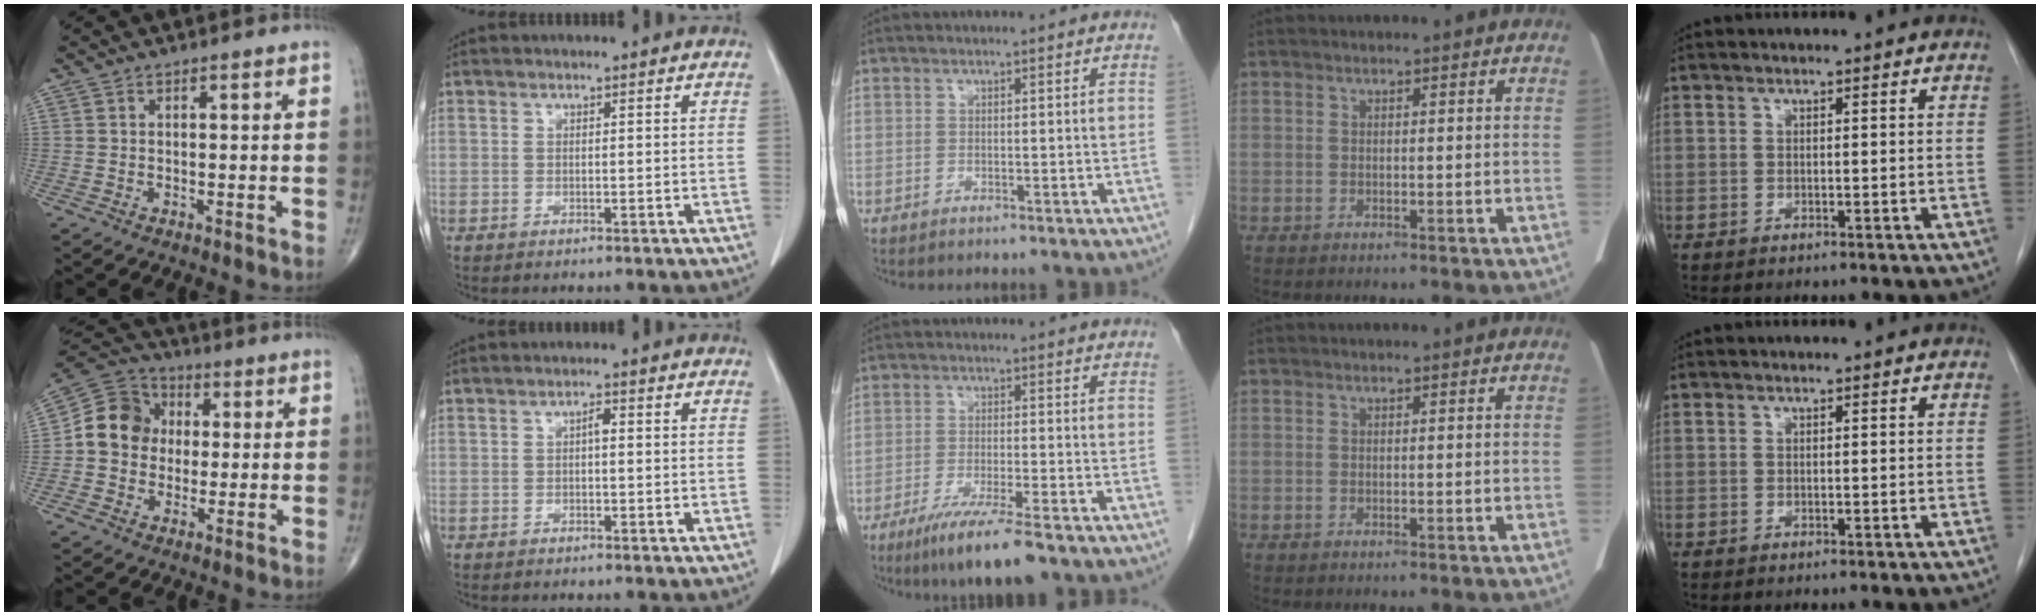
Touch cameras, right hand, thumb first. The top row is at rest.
{"thumb": {"total": 10.7, "force": [0.4, 9.3, 5.1], "torque": [-0.068, 0.028, -0.008]}, "index": {"total": 1.6, "force": [0.3, 0.5, 1.5], "torque": [-0.020, 0.004, 0.004]}, "middle": {"total": 8.4, "force": [-5.8, 0.1, 6.1], "torque": [-0.105, -0.023, -0.095]}}